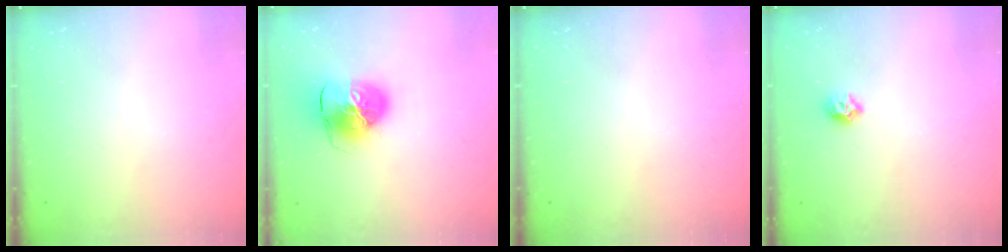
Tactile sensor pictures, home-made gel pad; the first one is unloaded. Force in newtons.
{"total": 11.2, "press": 11.1, "slide": 1.5}
{"total": 0.0}
{"total": 6.4, "press": 6.3, "slide": 0.8}